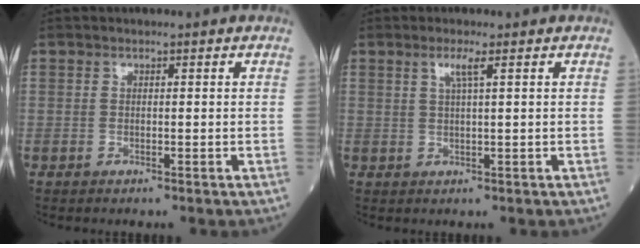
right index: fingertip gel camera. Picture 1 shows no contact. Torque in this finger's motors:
{"motor_torque": [0.39, 0.11, 0.07, 0.02]}